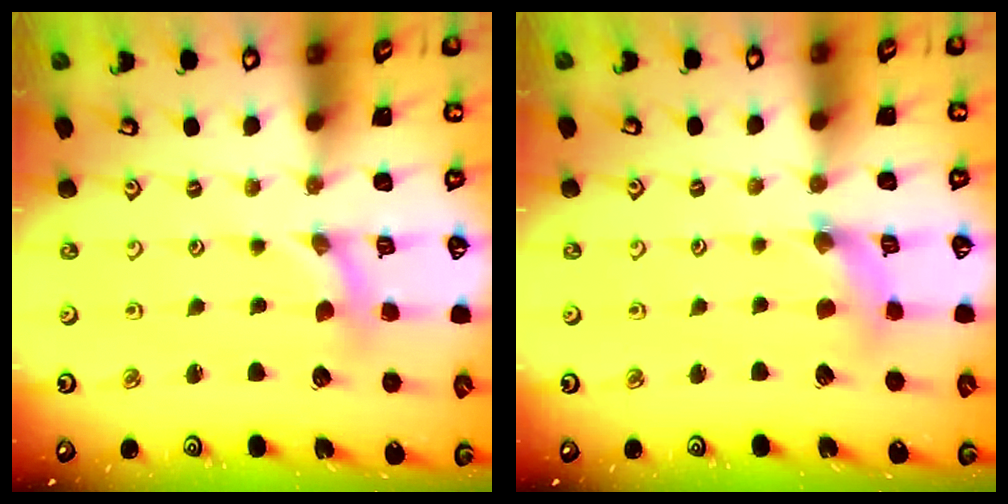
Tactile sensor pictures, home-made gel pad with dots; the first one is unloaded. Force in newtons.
{"total": 3.2, "press": 3.2, "slide": 0.4}